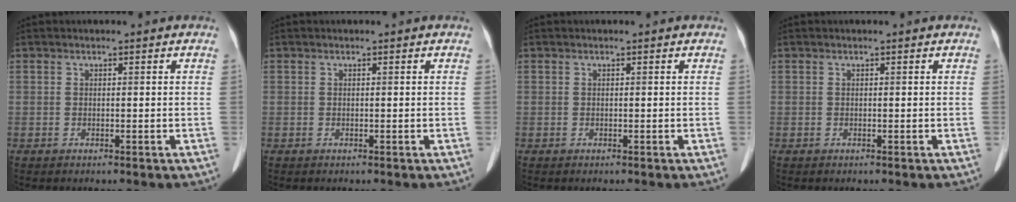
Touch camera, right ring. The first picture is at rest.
{"total": 0.0}
{"total": 0.0}
{"total": 0.0}